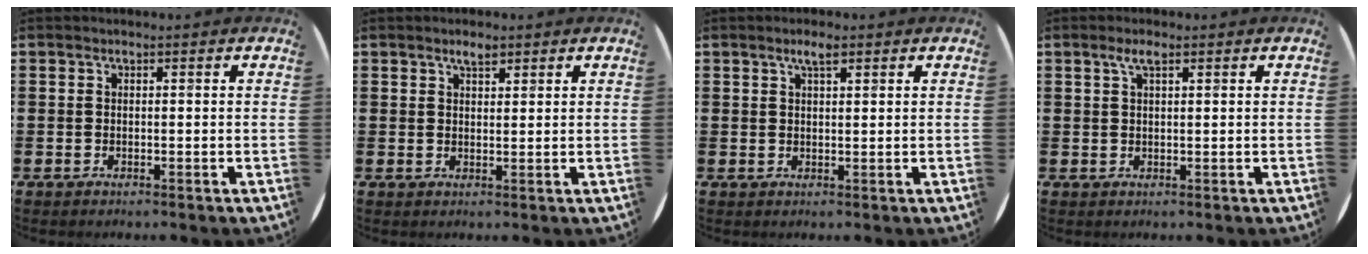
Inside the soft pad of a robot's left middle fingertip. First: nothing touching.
{"total": 2.1, "force": [1.7, 0.7, 0.8], "torque": [-0.018, 0.005, 0.032]}
{"total": 2.4, "force": [1.7, 0.6, 1.5], "torque": [-0.032, 0.005, 0.029]}
{"total": 2.2, "force": [1.3, 0.5, 1.7], "torque": [-0.035, 0.007, 0.021]}